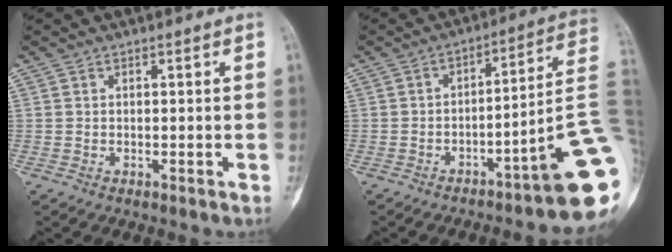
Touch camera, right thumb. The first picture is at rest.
{"total": 15.7, "force": [-5.6, 1.3, 14.6], "torque": [-0.138, 0.053, -0.076]}